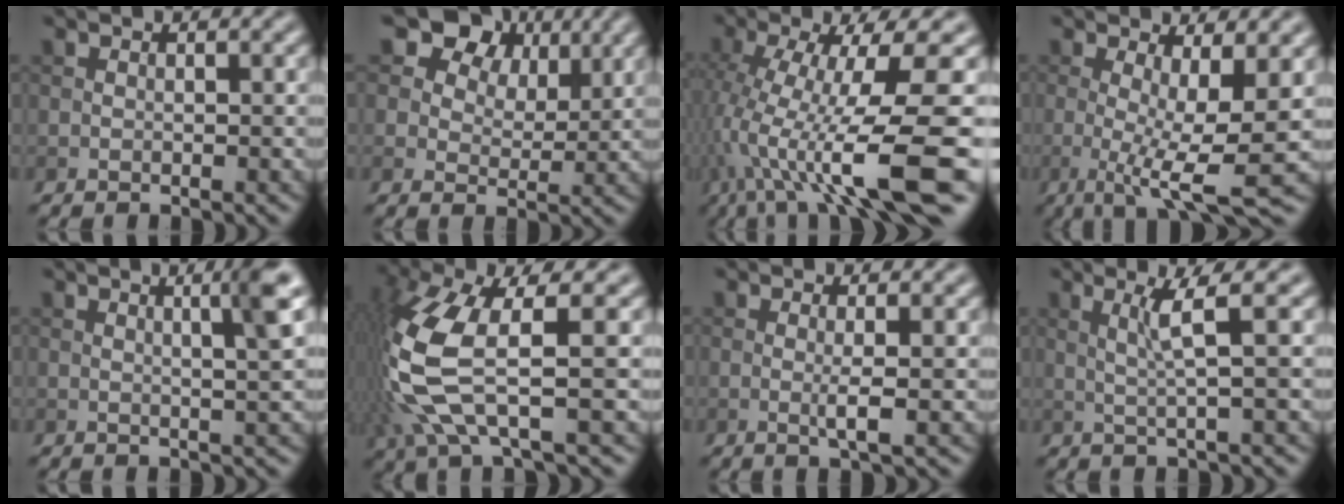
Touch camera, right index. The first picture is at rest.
{"total": 7.6, "force": [4.6, 5.0, 3.4], "torque": [-0.069, -0.003, 0.080]}
{"total": 13.4, "force": [-3.1, 3.4, 12.6], "torque": [-0.221, -0.018, -0.037]}
{"total": 7.2, "force": [-0.8, 1.5, 7.0], "torque": [-0.110, -0.016, -0.012]}
{"total": 4.2, "force": [1.4, 0.7, 3.9], "torque": [-0.048, 0.012, 0.018]}
{"total": 9.3, "force": [-0.7, 3.0, 8.8], "torque": [-0.220, -0.010, -0.018]}
{"total": 1.9, "force": [-0.1, 0.2, 1.9], "torque": [-0.036, -0.003, -0.005]}
{"total": 3.0, "force": [0.7, 0.1, 2.9], "torque": [-0.061, 0.002, 0.018]}